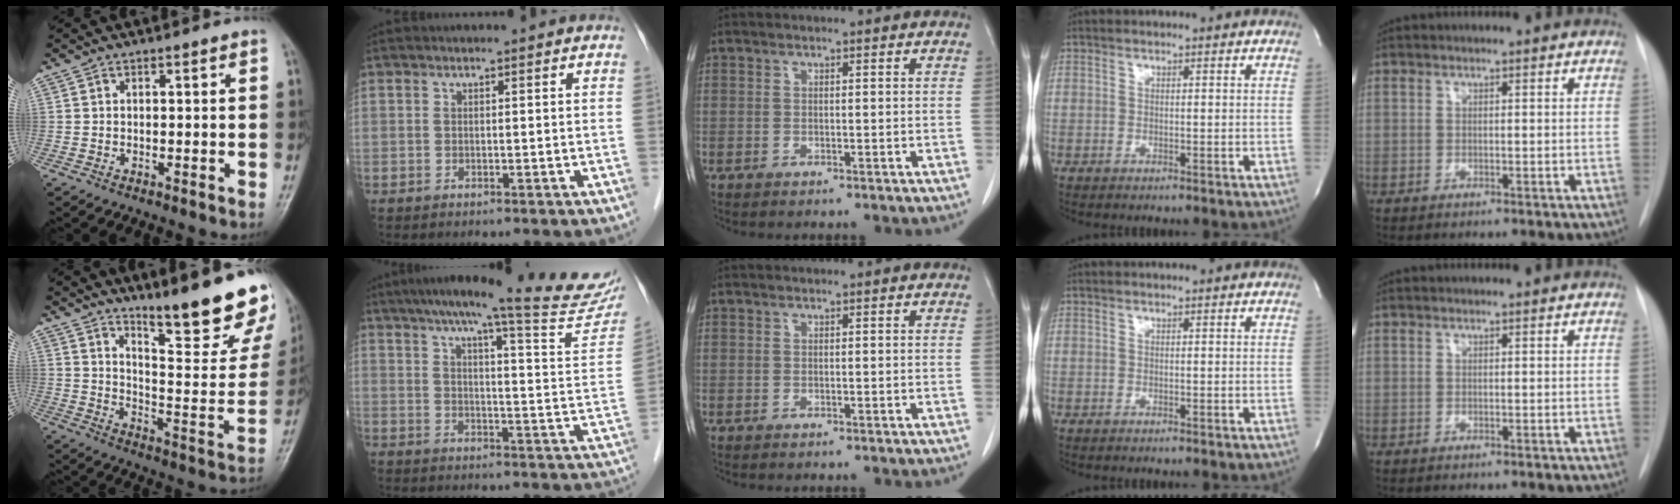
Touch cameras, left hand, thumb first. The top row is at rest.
{"thumb": {"total": 20.7, "force": [15.6, 4.1, 12.9], "torque": [-0.144, -0.112, 0.225]}, "index": {"total": 23.0, "force": [20.4, 1.0, 10.6], "torque": [-0.147, -0.054, 0.245]}}